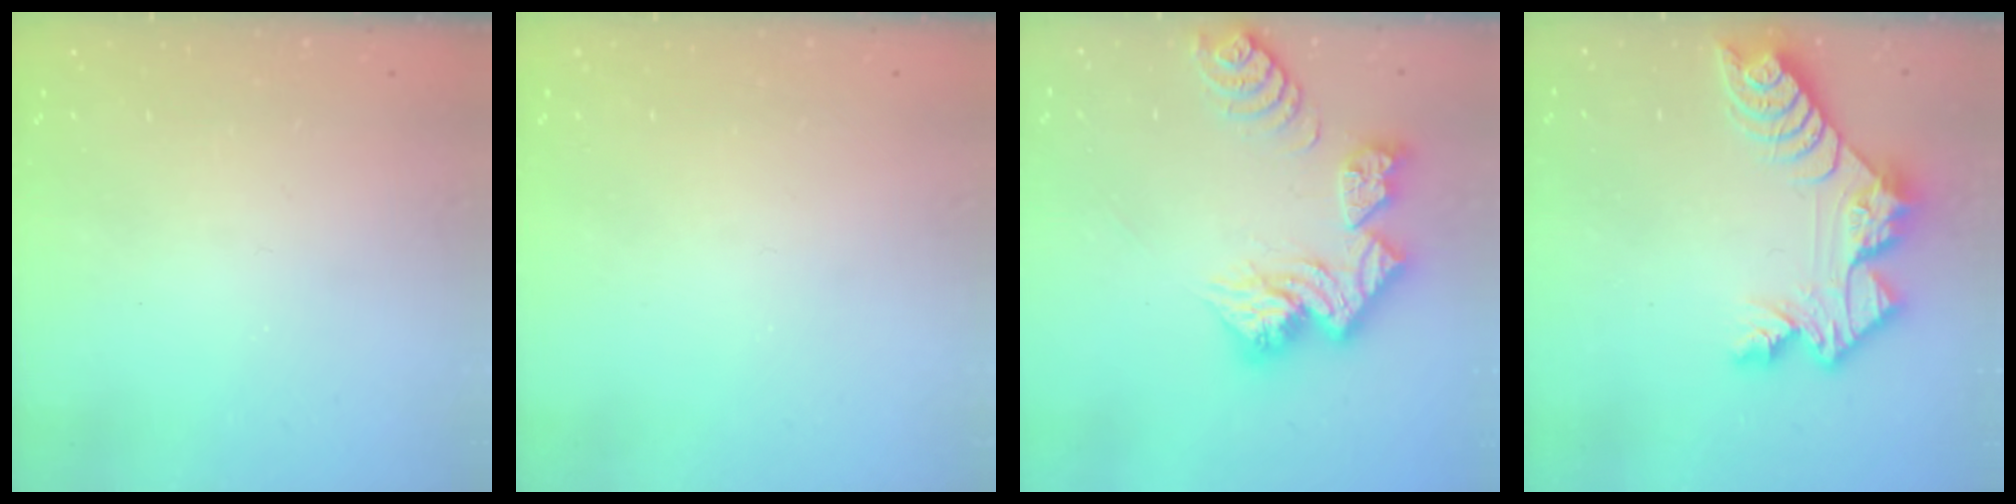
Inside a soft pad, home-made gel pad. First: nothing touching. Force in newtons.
{"total": 0.0}
{"total": 15.7, "press": 15.6, "slide": 1.7}
{"total": 11.2, "press": 11.1, "slide": 1.0}